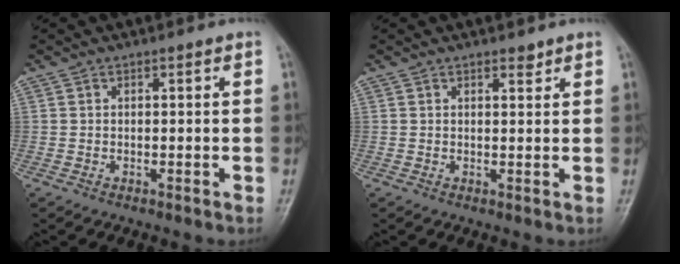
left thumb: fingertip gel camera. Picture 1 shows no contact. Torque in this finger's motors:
{"motor_torque": [-0.10, -0.09, -0.04, -0.09, 0.06]}